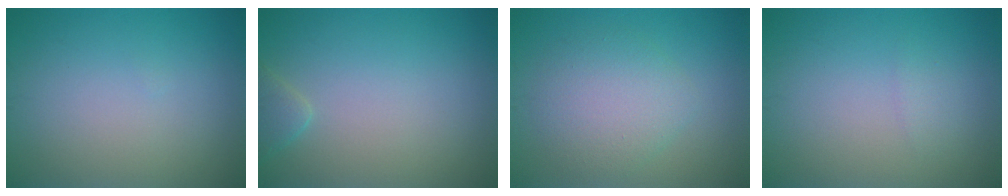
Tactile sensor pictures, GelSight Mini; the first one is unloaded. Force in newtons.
{"total": 1.4, "press": 1.4, "slide": 0.1}
{"total": 4.1, "press": 4.1, "slide": 0.2}
{"total": 0.8, "press": 0.8, "slide": 0.1}